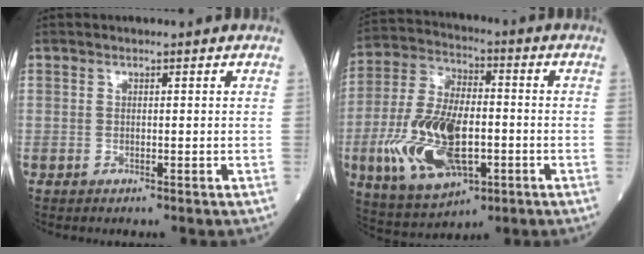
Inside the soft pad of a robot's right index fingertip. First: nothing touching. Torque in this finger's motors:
{"motor_torque": [0.79, -0.23, 0.95, 0.21]}